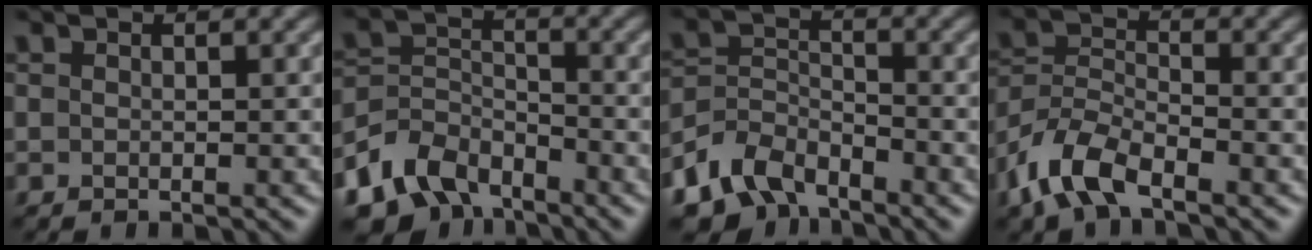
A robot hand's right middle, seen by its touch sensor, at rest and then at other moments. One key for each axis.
{"total": 7.3, "fx": -5.6, "fy": 4.1, "fz": 2.3, "tx": -0.041, "ty": -0.006, "tz": -0.117}
{"total": 6.2, "fx": -4.9, "fy": 3.3, "fz": 1.9, "tx": -0.035, "ty": -0.006, "tz": -0.105}
{"total": 5.7, "fx": -3.8, "fy": 2.5, "fz": 3.3, "tx": -0.071, "ty": -0.003, "tz": -0.087}